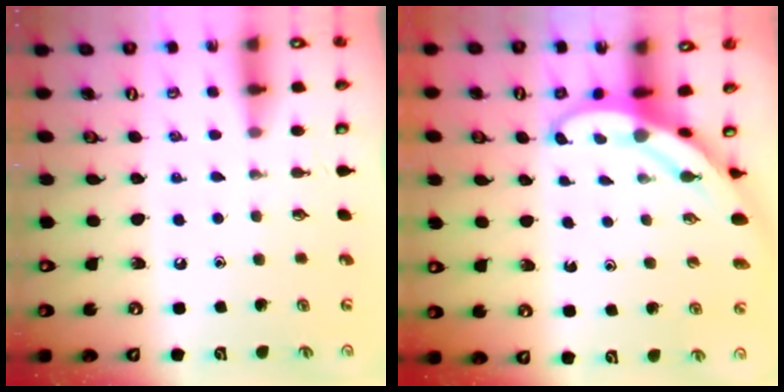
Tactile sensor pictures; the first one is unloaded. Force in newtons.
{"total": 3.5, "press": 3.5, "slide": 0.1}